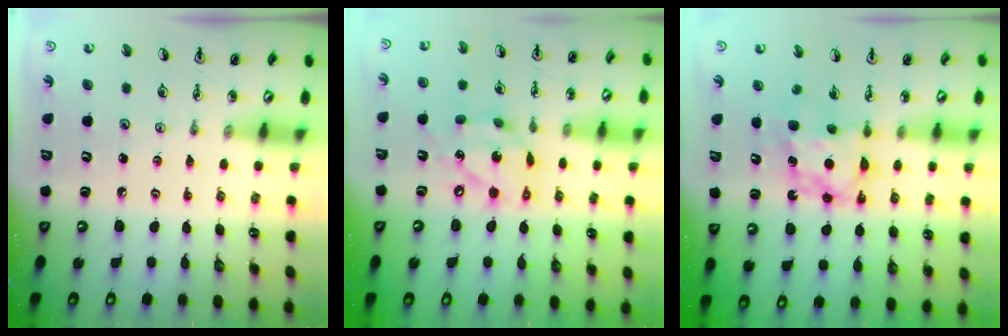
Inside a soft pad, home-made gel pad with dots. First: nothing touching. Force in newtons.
{"total": 13.7, "press": 13.6, "slide": 1.3}
{"total": 6.6, "press": 6.6, "slide": 0.4}